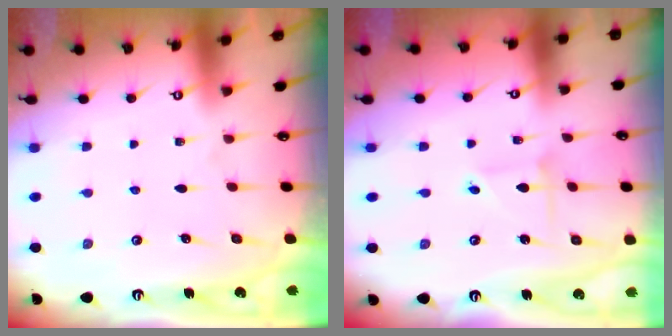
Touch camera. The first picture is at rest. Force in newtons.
{"total": 2.1, "press": 2.1, "slide": 0.2}